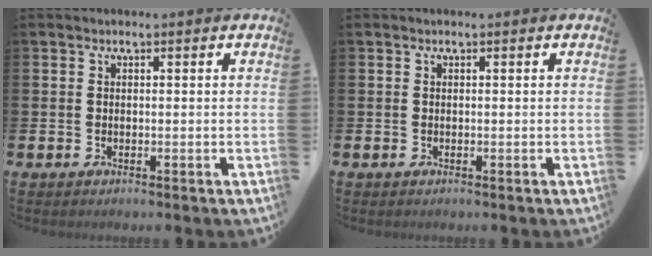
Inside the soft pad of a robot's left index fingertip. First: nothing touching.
{"total": 0.0}